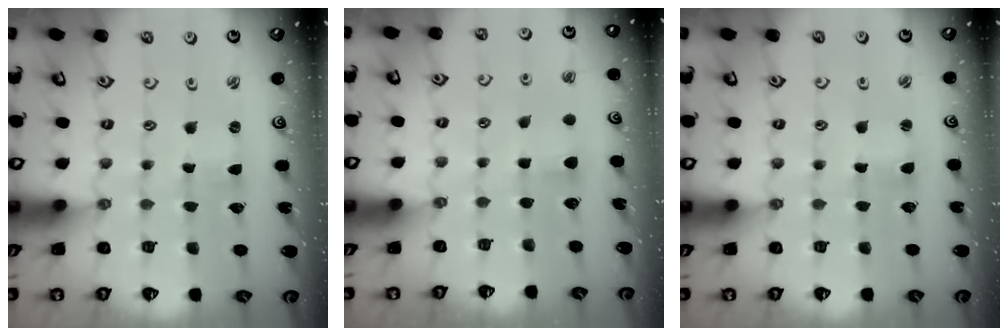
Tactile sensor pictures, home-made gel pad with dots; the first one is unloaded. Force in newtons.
{"total": 4.8, "press": 4.7, "slide": 0.7}
{"total": 1.2, "press": 1.1, "slide": 0.3}